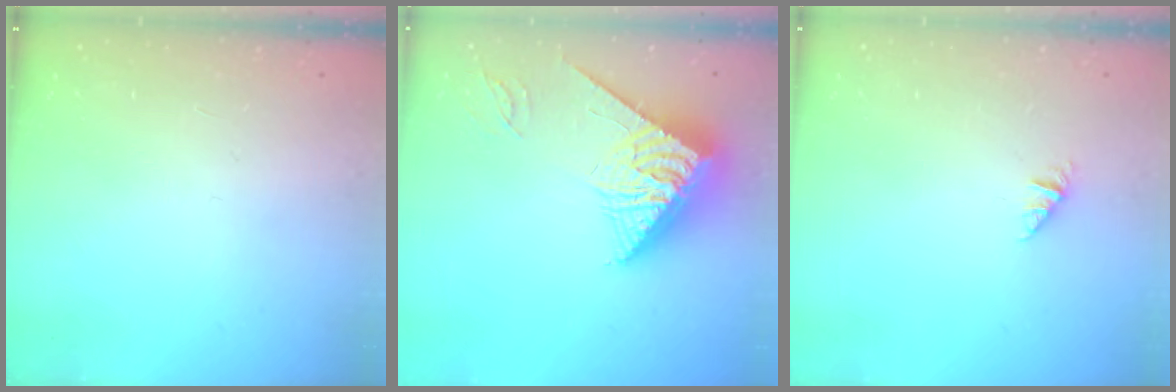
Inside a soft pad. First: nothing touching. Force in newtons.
{"total": 9.8, "press": 9.7, "slide": 1.3}
{"total": 0.8, "press": 0.8, "slide": 0.1}